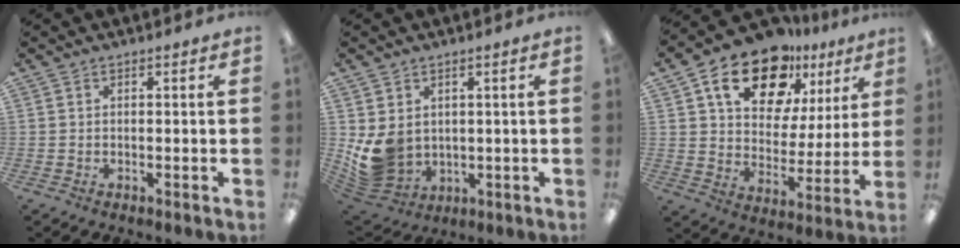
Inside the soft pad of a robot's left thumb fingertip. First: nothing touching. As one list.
[{"total": 8.8, "force": [1.7, 7.5, 4.2], "torque": [-0.104, -0.016, 0.039]}, {"total": 18.6, "force": [12.2, 10.3, 9.5], "torque": [-0.159, -0.060, 0.217]}]